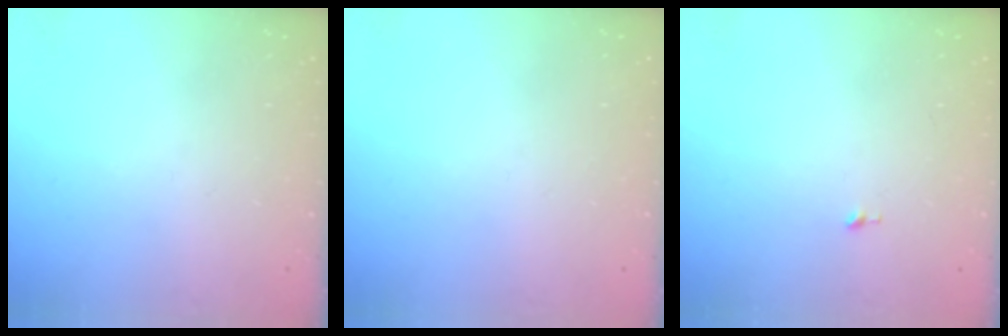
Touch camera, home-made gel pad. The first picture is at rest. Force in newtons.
{"total": 0.0}
{"total": 5.3, "press": 5.3, "slide": 0.4}